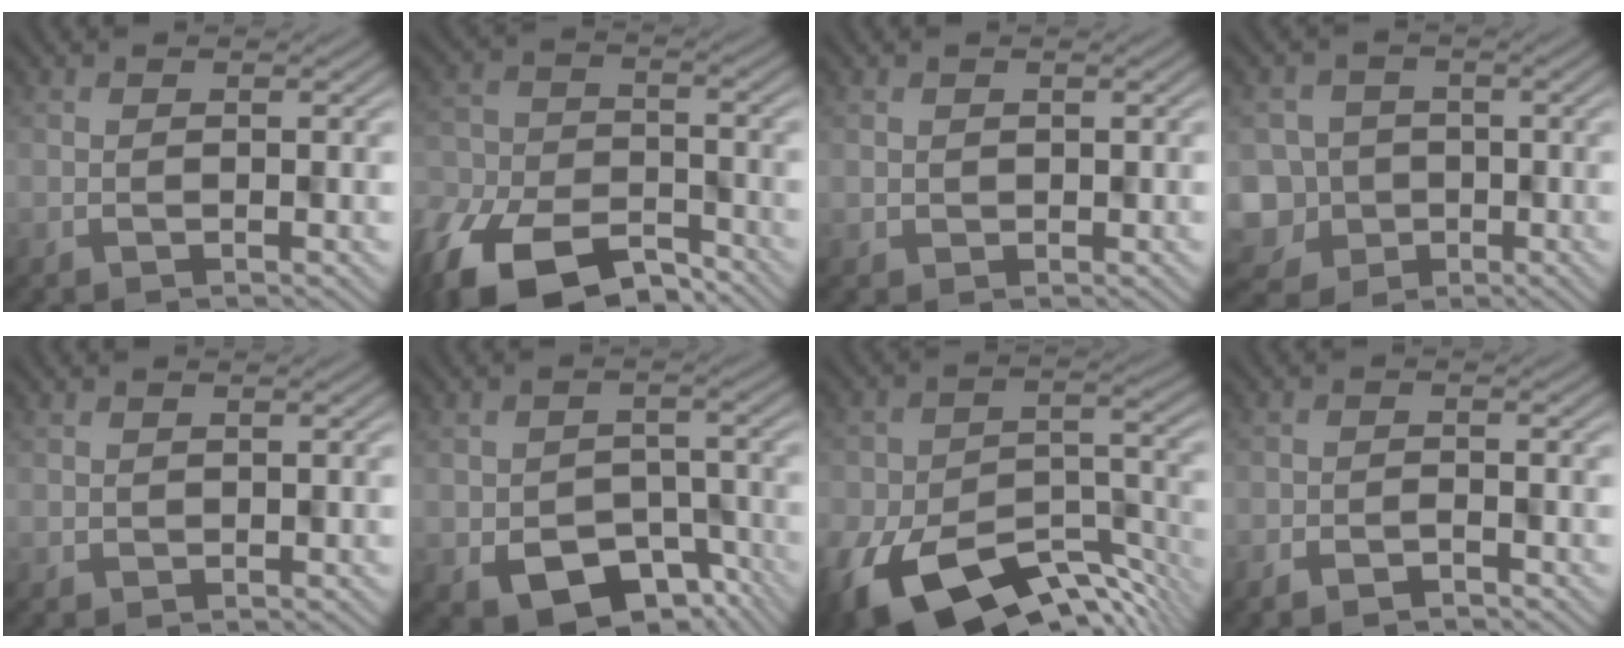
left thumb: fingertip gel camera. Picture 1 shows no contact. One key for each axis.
{"total": 14.3, "fx": -10.2, "fy": 7.2, "fz": 6.9, "tx": -0.183, "ty": -0.045, "tz": -0.169}
{"total": 0.9, "fx": 0.4, "fy": 0.6, "fz": -0.6, "tx": 0.012, "ty": -0.004, "tz": 0.008}
{"total": 8.8, "fx": -3.9, "fy": 7.8, "fz": 1.4, "tx": -0.060, "ty": -0.037, "tz": -0.084}
{"total": 0.6, "fx": 0.2, "fy": 0.4, "fz": -0.4, "tx": 0.009, "ty": -0.003, "tz": 0.005}
{"total": 8.3, "fx": -3.7, "fy": 5.7, "fz": 4.7, "tx": -0.079, "ty": -0.032, "tz": -0.046}
{"total": 14.9, "fx": -8.8, "fy": 7.4, "fz": 9.5, "tx": -0.193, "ty": -0.042, "tz": -0.137}
{"total": 1.9, "fx": -1.6, "fy": 0.6, "fz": 0.8, "tx": -0.015, "ty": 0.000, "tz": -0.026}